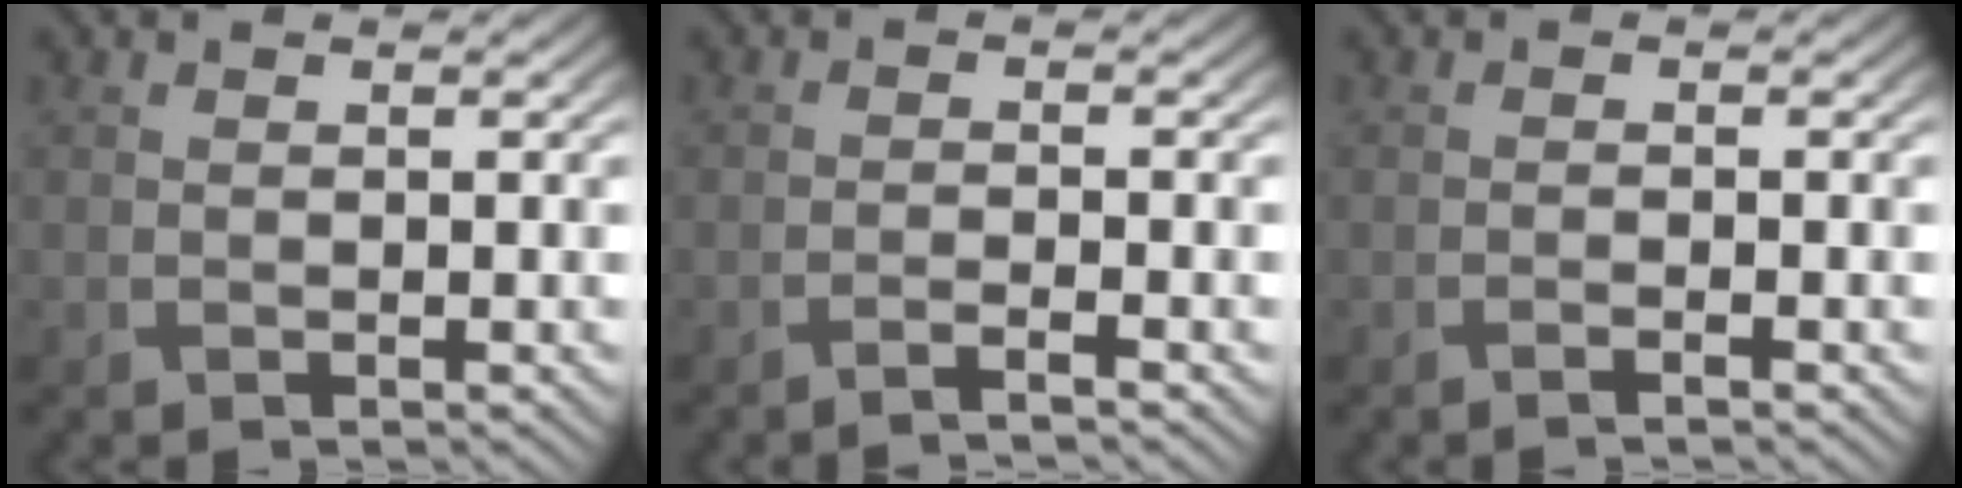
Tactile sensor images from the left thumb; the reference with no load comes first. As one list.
[{"total": 1.8, "force": [-1.2, 0.2, 1.3], "torque": [-0.014, 0.002, -0.034]}, {"total": 0.9, "force": [-0.5, 0.1, 0.7], "torque": [-0.011, 0.001, -0.013]}]